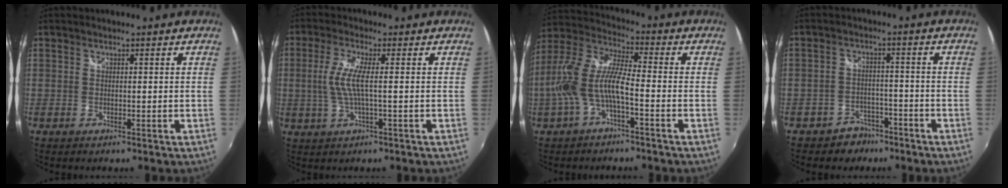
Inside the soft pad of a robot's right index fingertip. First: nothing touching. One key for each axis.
{"total": 6.1, "fx": -0.2, "fy": 0.7, "fz": 6.0, "tx": -0.127, "ty": 0.000, "tz": 0.000}
{"total": 11.5, "fx": -3.6, "fy": 2.9, "fz": 10.5, "tx": -0.228, "ty": 0.004, "tz": -0.069}
{"total": 5.9, "fx": -4.3, "fy": 4.1, "fz": 0.6, "tx": -0.024, "ty": 0.024, "tz": -0.063}